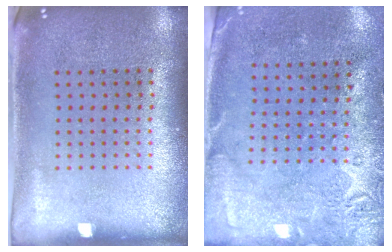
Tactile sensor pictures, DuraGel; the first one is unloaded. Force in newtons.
{"total": 2.8, "press": 2.2, "slide": 1.7}